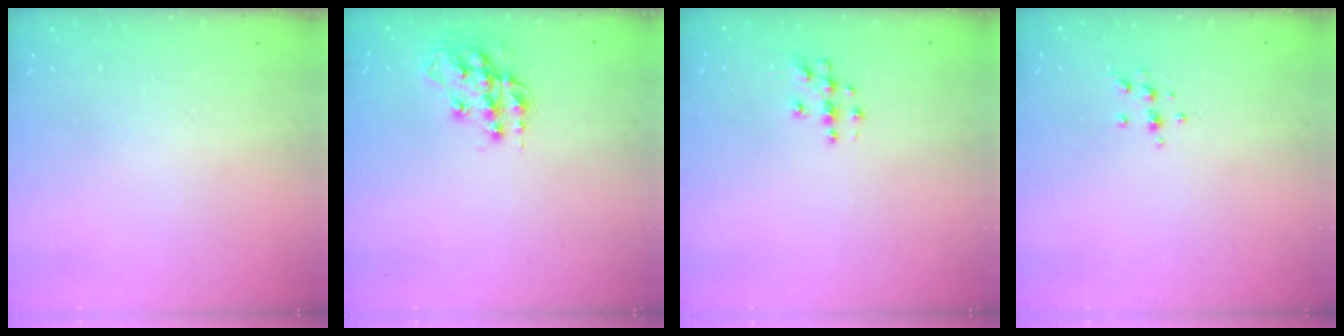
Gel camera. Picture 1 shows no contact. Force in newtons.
{"total": 13.5, "press": 13.5, "slide": 0.8}
{"total": 3.9, "press": 3.9, "slide": 0.3}
{"total": 6.2, "press": 6.1, "slide": 0.8}